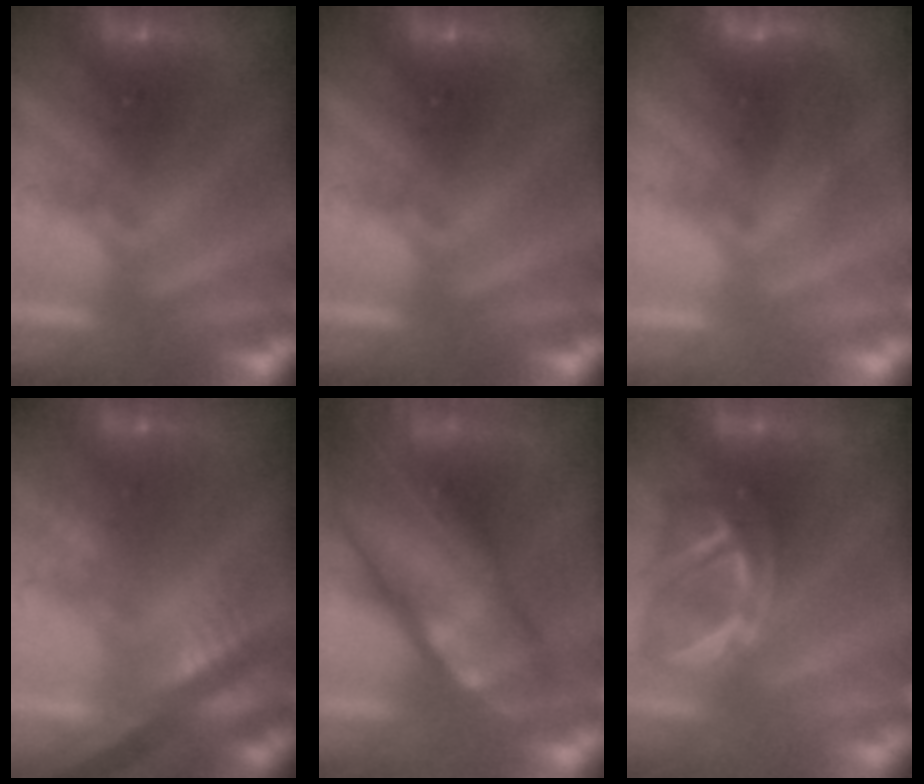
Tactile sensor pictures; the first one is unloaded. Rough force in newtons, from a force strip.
{"total": 0.0}
{"total": 2.6}
{"total": 2.7}
{"total": 11.2}
{"total": 4.0}